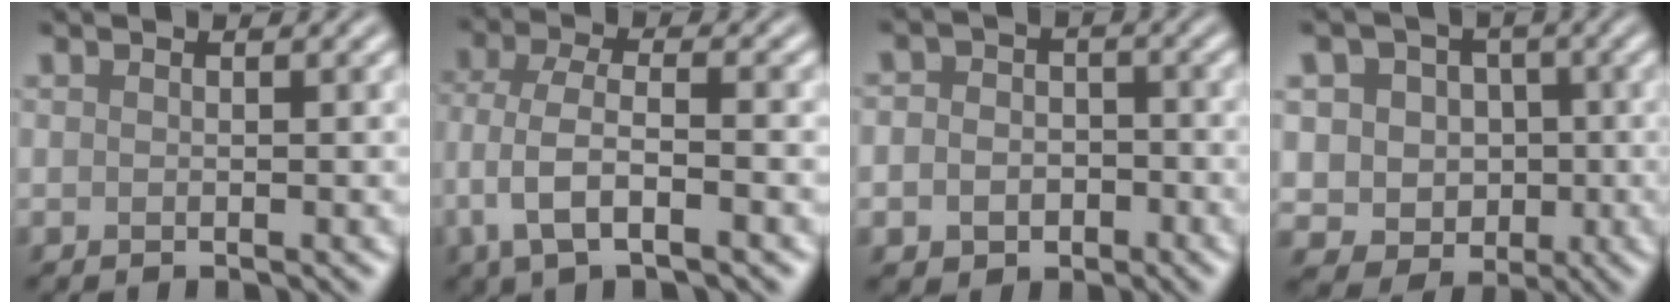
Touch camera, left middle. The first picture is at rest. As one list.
[{"total": 5.2, "force": [-2.1, 2.0, 4.3], "torque": [-0.094, -0.002, -0.045]}, {"total": 4.7, "force": [-1.3, 4.0, 2.1], "torque": [-0.016, -0.001, -0.036]}, {"total": 5.9, "force": [0.0, 5.4, 2.5], "torque": [-0.021, 0.012, -0.025]}]